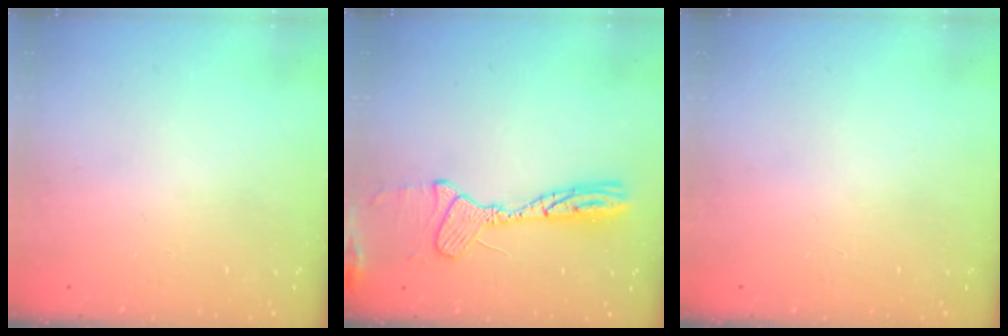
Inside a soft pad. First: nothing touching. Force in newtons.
{"total": 13.1, "press": 13.1, "slide": 0.3}
{"total": 0.0}